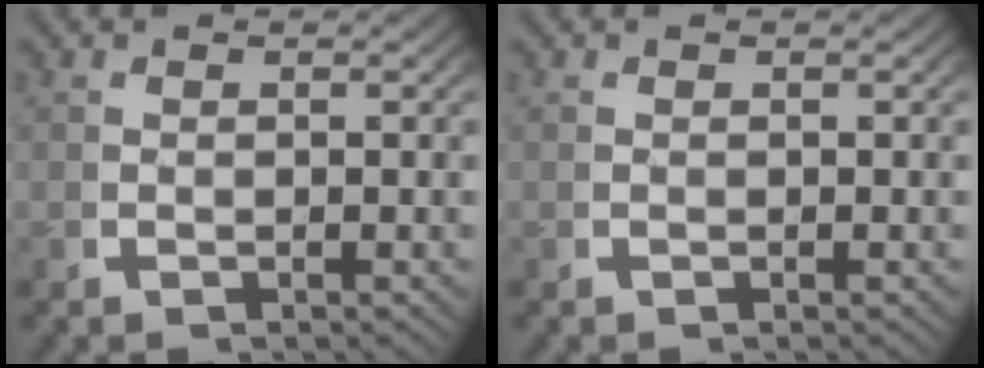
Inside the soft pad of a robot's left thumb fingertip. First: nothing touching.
{"total": 0.0}